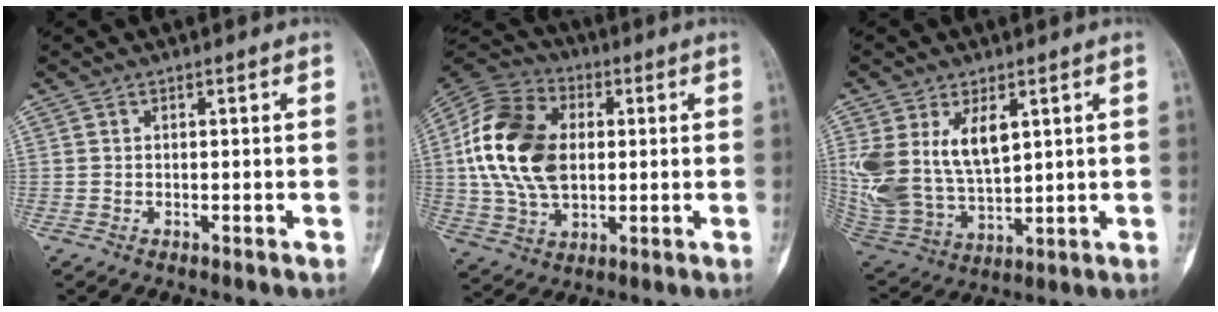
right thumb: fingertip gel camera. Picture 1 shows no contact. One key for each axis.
{"total": 19.8, "fx": 1.9, "fy": 13.3, "fz": 14.6, "tx": -0.272, "ty": 0.006, "tz": 0.034}
{"total": 15.7, "fx": 5.0, "fy": 9.2, "fz": 11.7, "tx": -0.232, "ty": -0.020, "tz": 0.118}